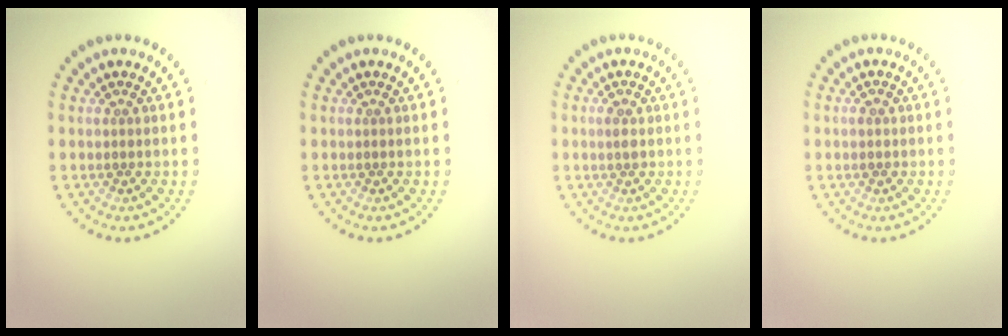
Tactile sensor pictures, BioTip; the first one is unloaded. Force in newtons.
{"total": 0.0}
{"total": 0.9, "press": 0.9, "slide": 0.3}
{"total": 1.0, "press": 1.0, "slide": 0.1}